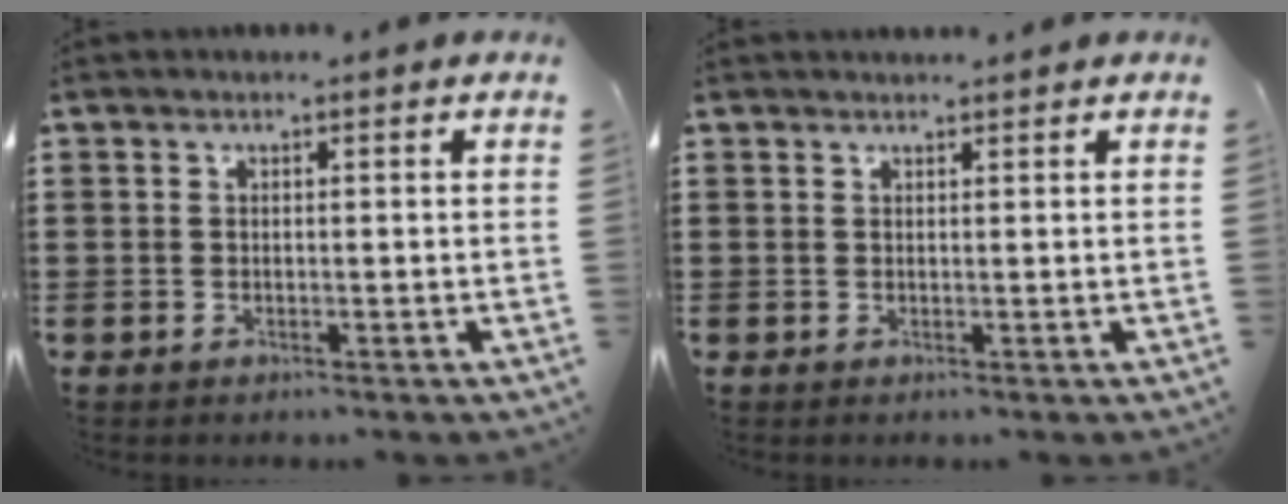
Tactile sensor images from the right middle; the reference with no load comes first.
{"total": 0.8, "force": [0.8, 0.1, 0.1], "torque": [-0.004, -0.001, 0.015]}